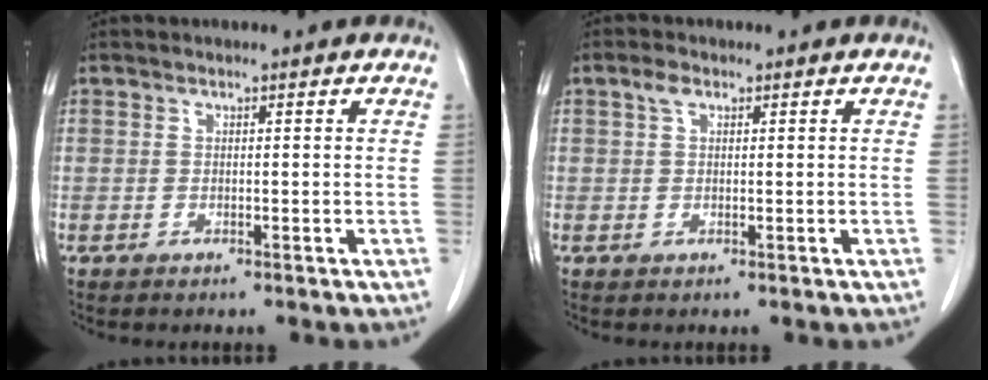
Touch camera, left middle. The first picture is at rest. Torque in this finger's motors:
{"motor_torque": [0.39, -0.27, -0.15, -0.01]}